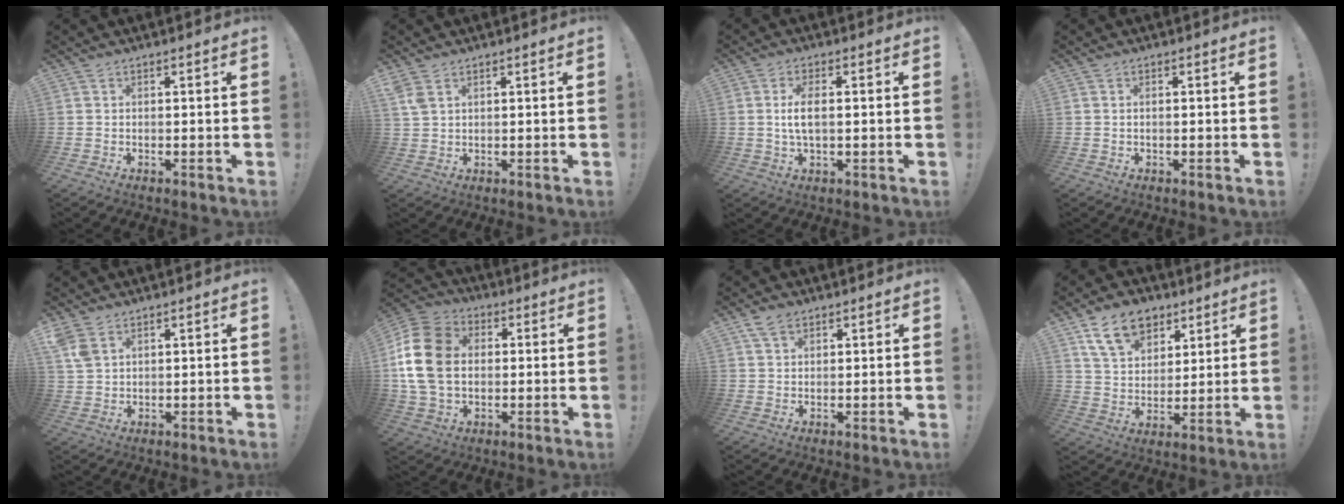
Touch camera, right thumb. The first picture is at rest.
{"total": 3.3, "force": [1.9, 1.6, 2.1], "torque": [-0.033, -0.009, 0.034]}
{"total": 5.7, "force": [0.2, 2.3, 5.2], "torque": [-0.109, 0.001, 0.000]}
{"total": 0.5, "force": [0.1, 0.0, 0.5], "torque": [-0.019, 0.002, 0.004]}
{"total": 4.9, "force": [2.9, 2.6, 2.9], "torque": [-0.049, -0.012, 0.056]}
{"total": 17.9, "force": [1.4, 13.5, 11.7], "torque": [-0.219, 0.013, 0.030]}
{"total": 3.9, "force": [2.4, 2.4, 1.9], "torque": [-0.032, -0.005, 0.046]}
{"total": 14.3, "force": [8.0, 9.7, 6.8], "torque": [-0.103, -0.036, 0.151]}